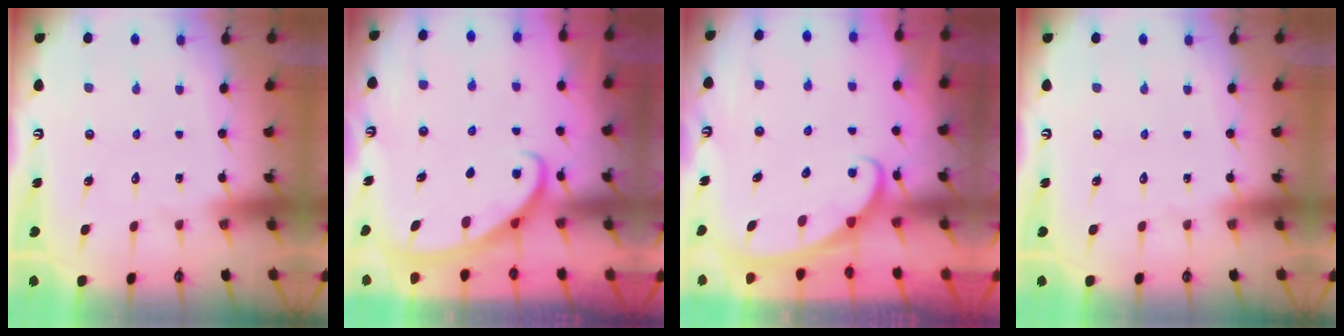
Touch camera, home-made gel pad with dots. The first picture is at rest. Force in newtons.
{"total": 2.8, "press": 2.8, "slide": 0.4}
{"total": 2.6, "press": 2.6, "slide": 0.3}
{"total": 0.0}